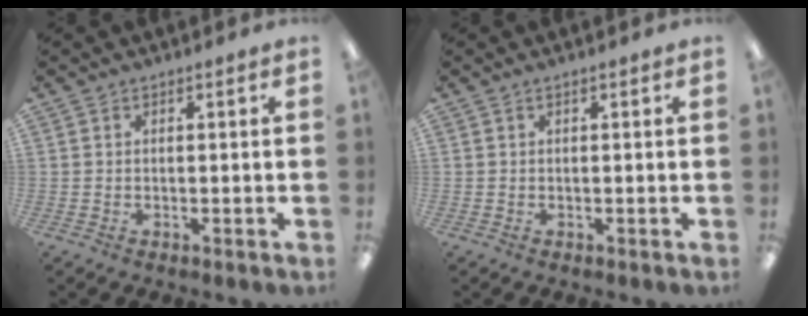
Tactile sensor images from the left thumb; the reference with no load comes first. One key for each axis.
{"total": 0.0}